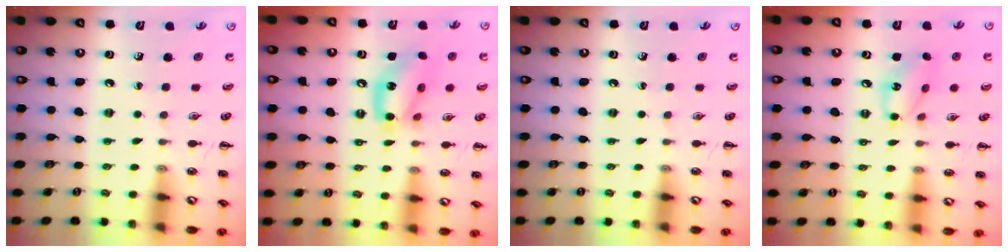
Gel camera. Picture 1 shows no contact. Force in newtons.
{"total": 13.1, "press": 12.8, "slide": 2.7}
{"total": 0.0}
{"total": 10.0, "press": 9.9, "slide": 1.0}